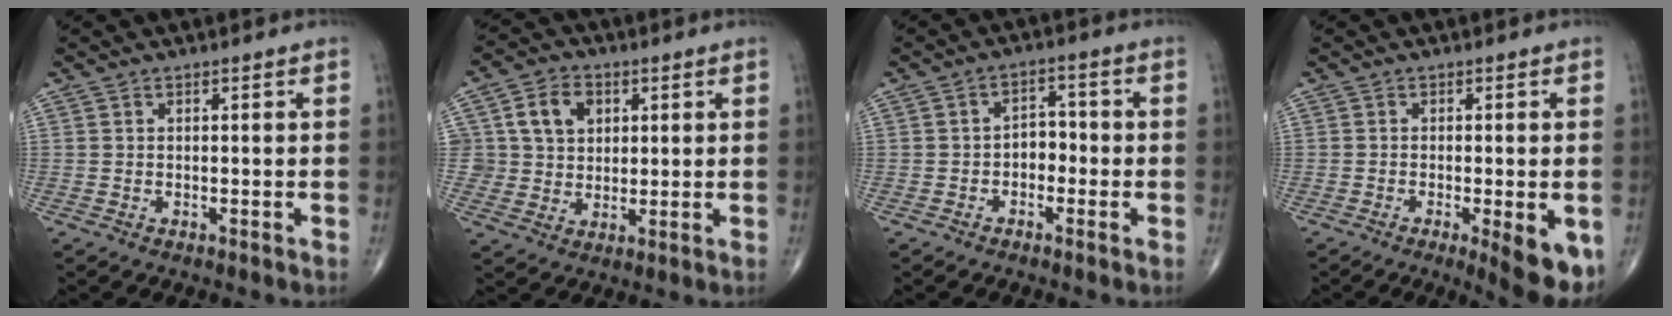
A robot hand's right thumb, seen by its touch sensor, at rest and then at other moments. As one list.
[{"total": 7.9, "force": [2.3, 6.6, 3.6], "torque": [-0.027, -0.006, 0.042]}, {"total": 3.9, "force": [-1.4, 2.8, 2.3], "torque": [-0.017, 0.024, -0.034]}, {"total": 8.6, "force": [-3.2, 2.2, 7.7], "torque": [-0.095, -0.015, -0.044]}]